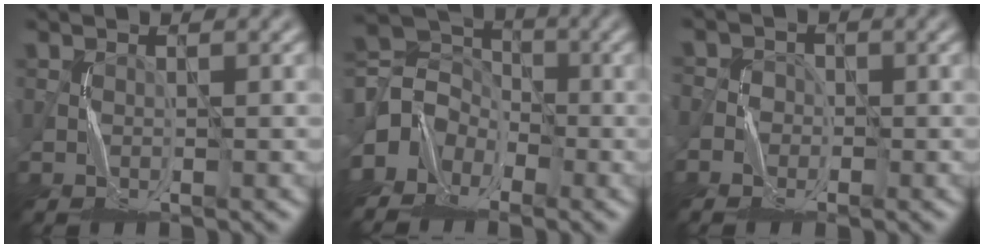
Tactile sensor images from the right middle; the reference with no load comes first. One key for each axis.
{"total": 4.7, "fx": -2.5, "fy": 3.8, "fz": 1.1, "tx": -0.013, "ty": 0.009, "tz": -0.064}
{"total": 2.3, "fx": -0.8, "fy": 2.2, "fz": 0.0, "tx": 0.018, "ty": 0.015, "tz": -0.040}